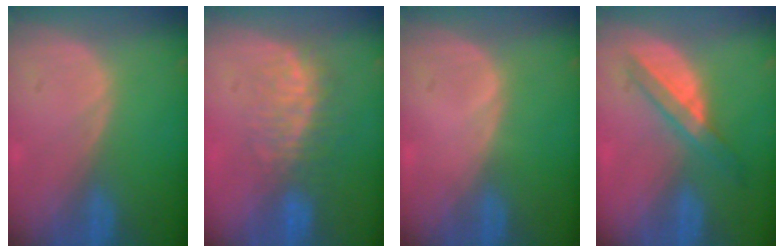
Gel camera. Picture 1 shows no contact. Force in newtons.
{"total": 7.5, "press": 7.0, "slide": 2.8}
{"total": 0.5, "press": 0.1, "slide": 0.5}
{"total": 5.9, "press": 5.4, "slide": 2.6}